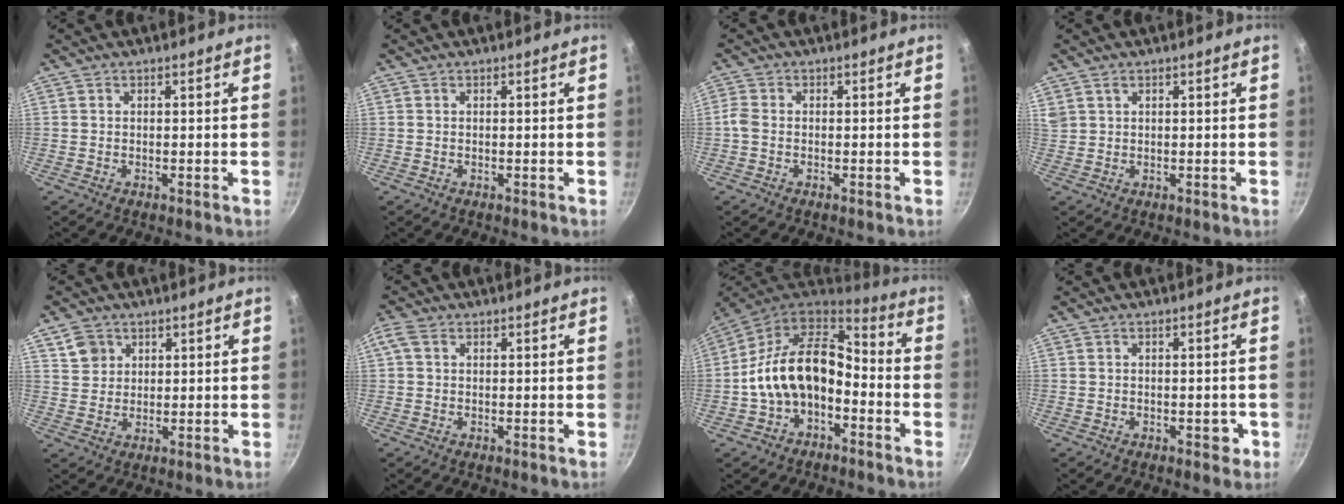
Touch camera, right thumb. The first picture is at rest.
{"total": 0.0}
{"total": 2.0, "force": [-0.7, 1.3, 1.4], "torque": [-0.038, 0.006, -0.021]}
{"total": 2.1, "force": [1.4, 1.2, 0.9], "torque": [-0.018, 0.004, 0.036]}
{"total": 4.6, "force": [2.3, 3.8, 1.3], "torque": [-0.002, 0.002, 0.046]}
{"total": 2.5, "force": [0.7, 1.7, 1.8], "torque": [-0.042, 0.011, 0.010]}
{"total": 16.4, "force": [-3.5, 10.9, 11.7], "torque": [-0.192, 0.059, -0.071]}
{"total": 2.7, "force": [-1.0, 1.8, 1.7], "torque": [-0.003, 0.014, -0.008]}